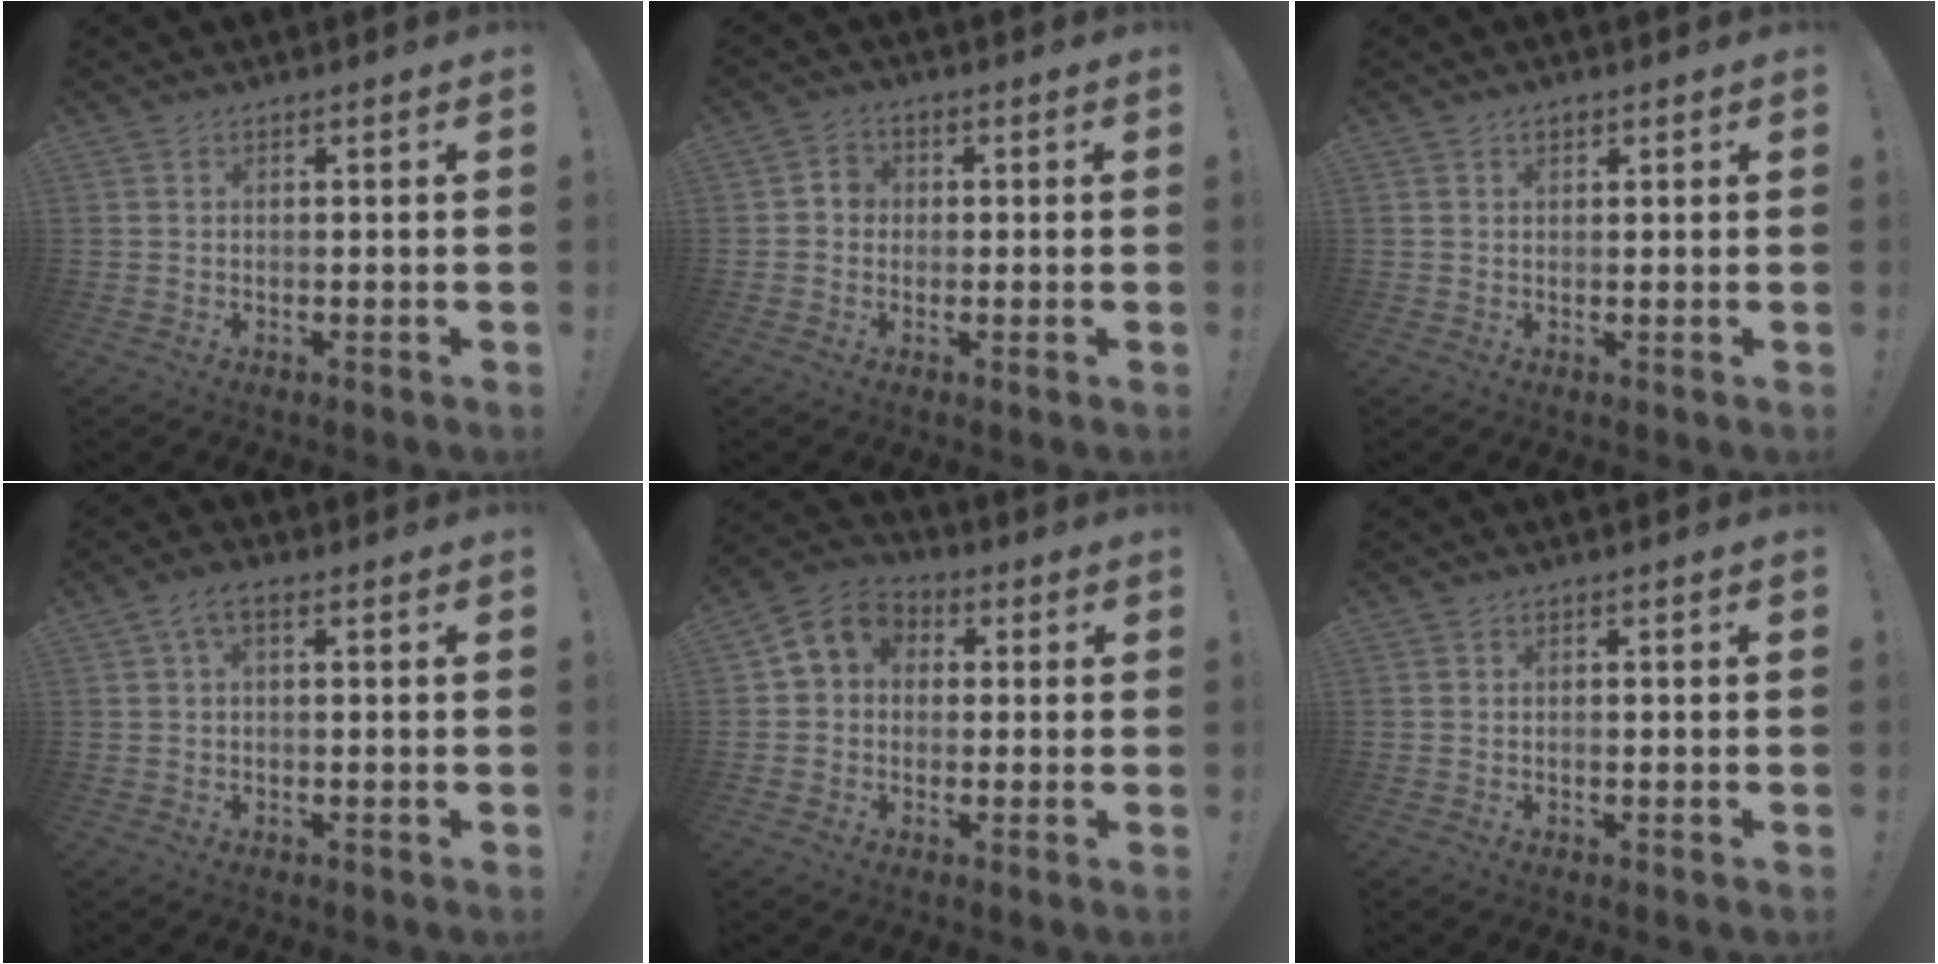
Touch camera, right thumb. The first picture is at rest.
{"total": 3.3, "force": [-0.3, 3.1, 1.2], "torque": [-0.020, 0.006, -0.007]}
{"total": 1.3, "force": [0.8, 0.8, 0.6], "torque": [-0.013, 0.002, 0.014]}
{"total": 3.5, "force": [0.6, 1.6, 3.1], "torque": [-0.066, 0.010, 0.013]}
{"total": 7.8, "force": [1.5, 6.6, 3.8], "torque": [-0.056, 0.003, 0.035]}
{"total": 0.7, "force": [-0.4, 0.2, 0.5], "torque": [-0.012, 0.002, -0.008]}